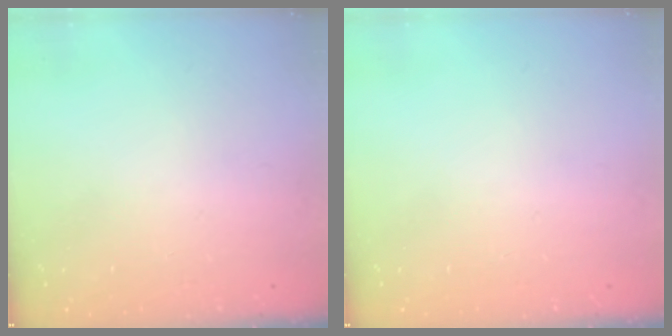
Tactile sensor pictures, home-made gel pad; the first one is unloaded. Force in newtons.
{"total": 0.0}